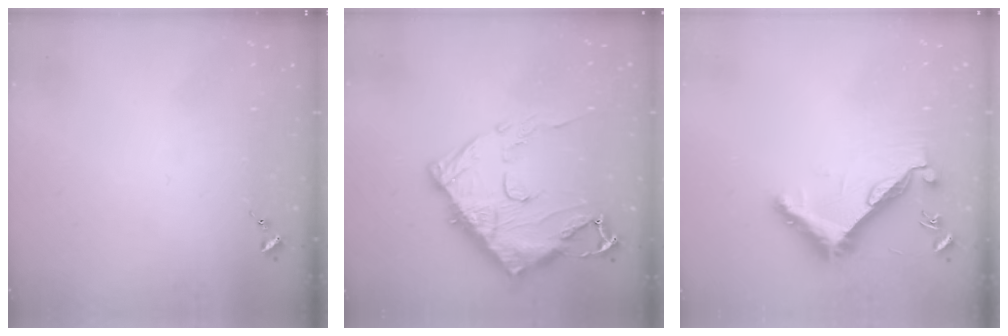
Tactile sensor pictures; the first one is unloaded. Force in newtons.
{"total": 15.5, "press": 15.5, "slide": 1.4}
{"total": 11.1, "press": 11.0, "slide": 0.7}